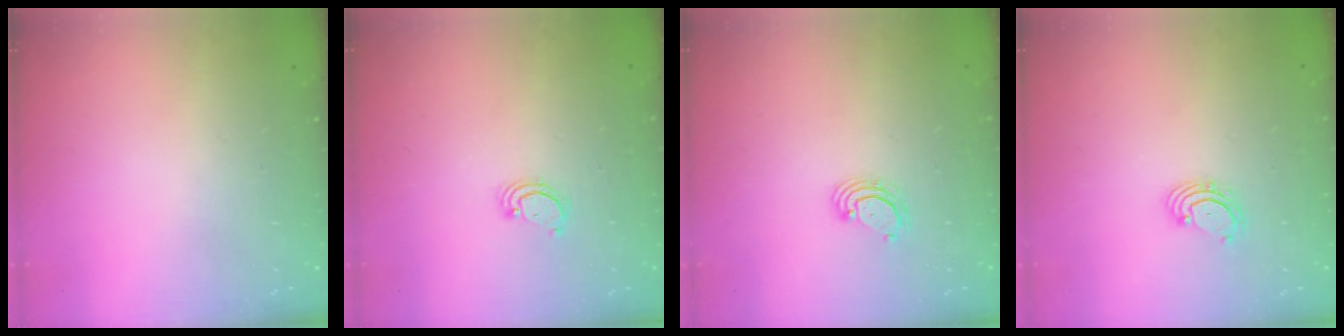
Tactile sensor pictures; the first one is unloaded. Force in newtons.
{"total": 1.7, "press": 1.7, "slide": 0.1}
{"total": 2.8, "press": 2.8, "slide": 0.2}
{"total": 1.8, "press": 1.7, "slide": 0.7}